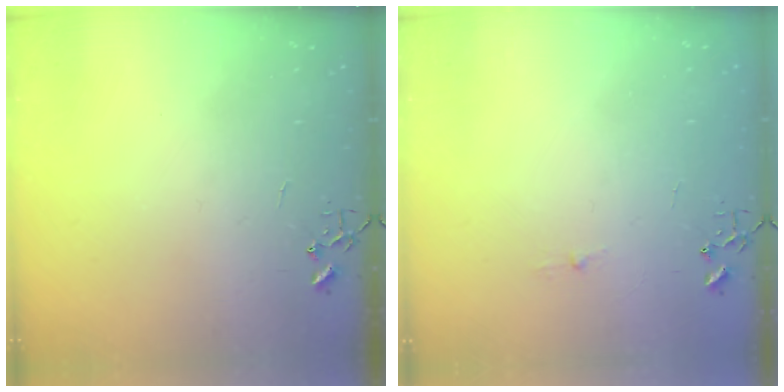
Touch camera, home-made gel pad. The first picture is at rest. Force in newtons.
{"total": 2.6, "press": 2.5, "slide": 0.4}